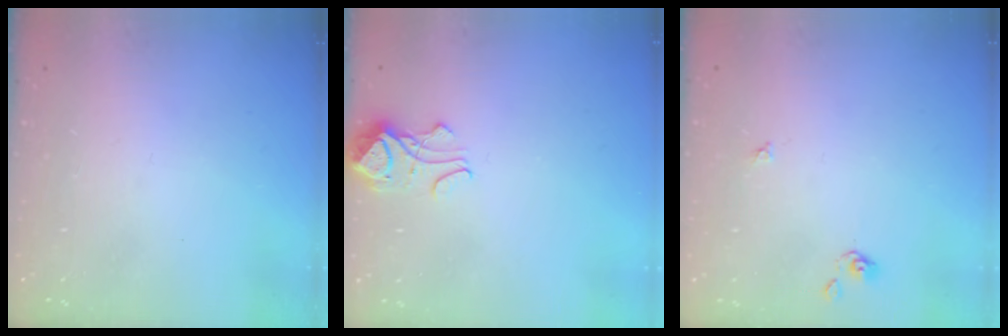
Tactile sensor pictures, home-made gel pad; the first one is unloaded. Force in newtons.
{"total": 2.9, "press": 2.9, "slide": 0.4}
{"total": 2.9, "press": 2.9, "slide": 0.4}